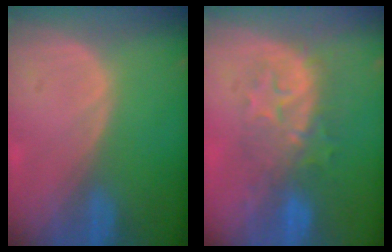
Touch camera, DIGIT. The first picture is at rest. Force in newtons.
{"total": 7.8, "press": 7.6, "slide": 1.7}